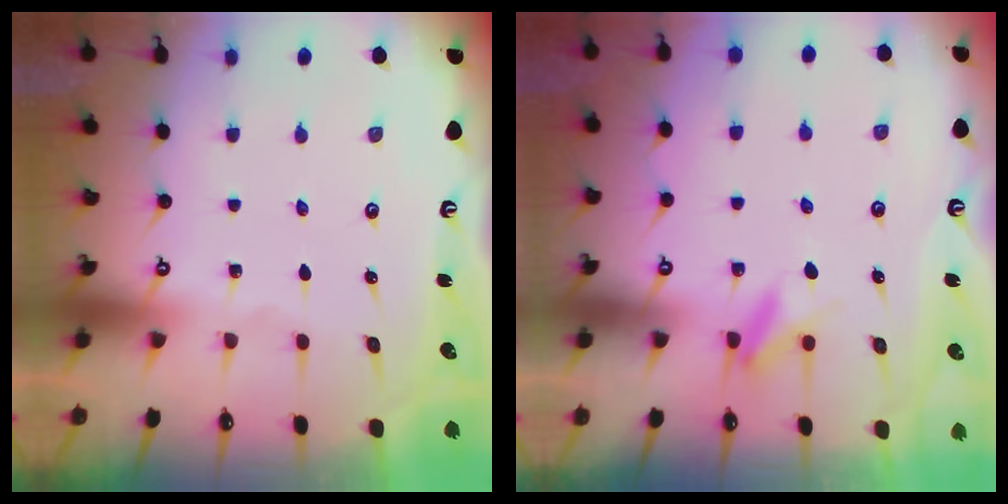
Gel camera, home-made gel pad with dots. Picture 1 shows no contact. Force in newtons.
{"total": 6.6, "press": 6.3, "slide": 1.9}